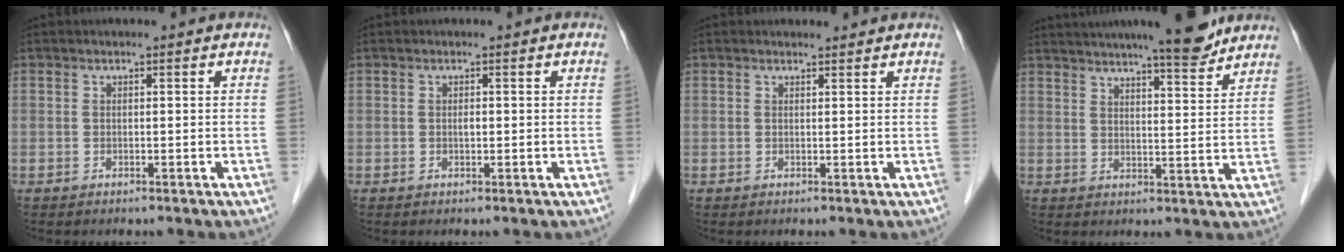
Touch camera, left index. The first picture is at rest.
{"total": 0.6, "force": [-0.1, 0.3, 0.5], "torque": [-0.010, 0.000, -0.001]}
{"total": 1.2, "force": [1.2, 0.1, -0.1], "torque": [-0.011, 0.002, 0.018]}
{"total": 12.8, "force": [11.2, 0.7, 6.2], "torque": [-0.093, 0.002, 0.152]}